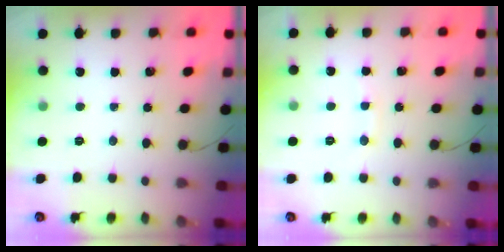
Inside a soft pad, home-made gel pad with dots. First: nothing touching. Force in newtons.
{"total": 5.0, "press": 4.8, "slide": 1.4}